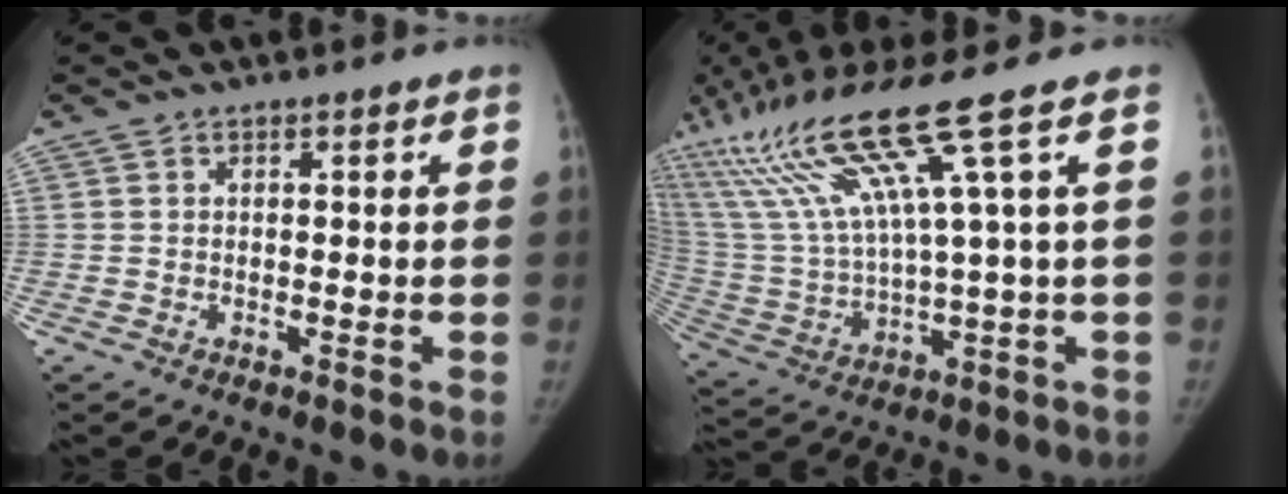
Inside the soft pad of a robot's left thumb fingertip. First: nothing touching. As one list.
[{"total": 19.4, "force": [9.9, 0.5, 16.7], "torque": [-0.336, -0.024, 0.190]}]